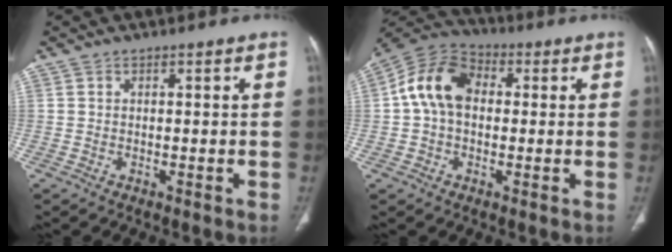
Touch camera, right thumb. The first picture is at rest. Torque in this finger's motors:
{"motor_torque": [-0.49, 0.79, 1.06, -0.03, 0.10]}